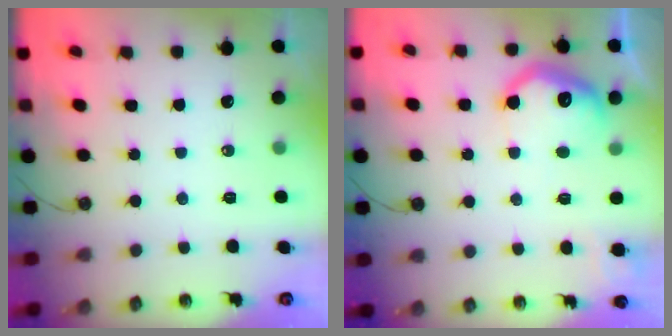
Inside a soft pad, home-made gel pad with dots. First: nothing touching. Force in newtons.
{"total": 12.9, "press": 12.9, "slide": 0.5}